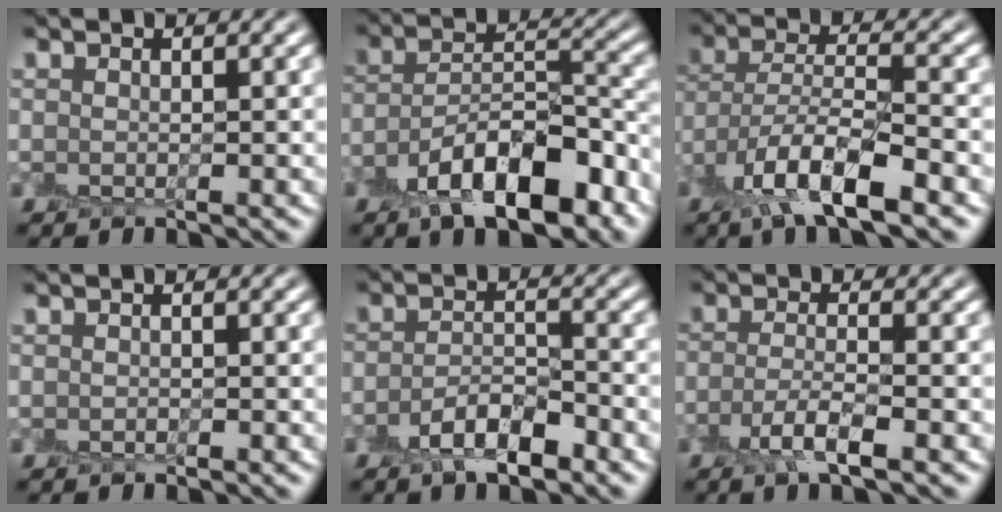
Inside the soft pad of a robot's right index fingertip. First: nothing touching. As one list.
[{"total": 9.5, "force": [-5.8, 4.0, 6.4], "torque": [-0.097, 0.005, -0.102]}, {"total": 7.9, "force": [-4.9, 2.4, 5.7], "torque": [-0.104, -0.001, -0.103]}, {"total": 0.0}, {"total": 4.1, "force": [-2.9, 1.5, 2.5], "torque": [-0.039, 0.006, -0.056]}, {"total": 3.0, "force": [-2.0, 0.5, 2.2], "torque": [-0.046, -0.001, -0.044]}]